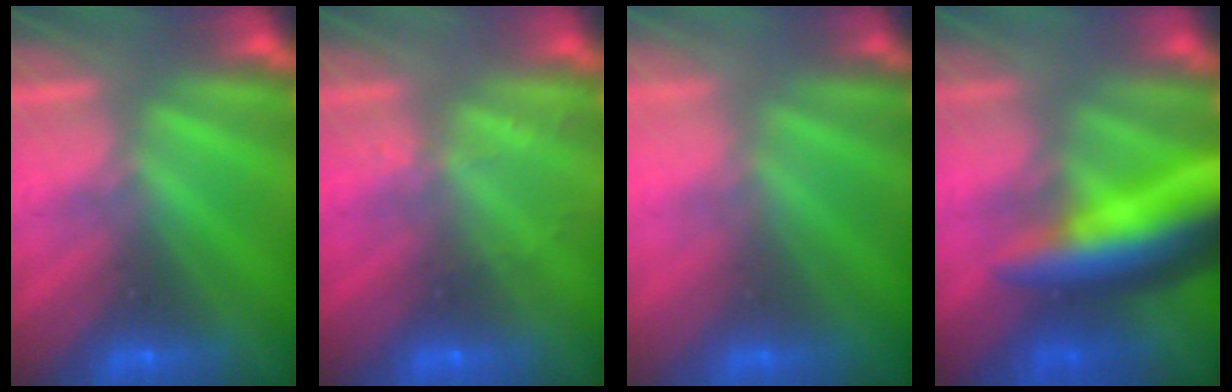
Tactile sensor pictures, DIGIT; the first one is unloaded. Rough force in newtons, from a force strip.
{"total": 1.9}
{"total": 2.5}
{"total": 8.0}